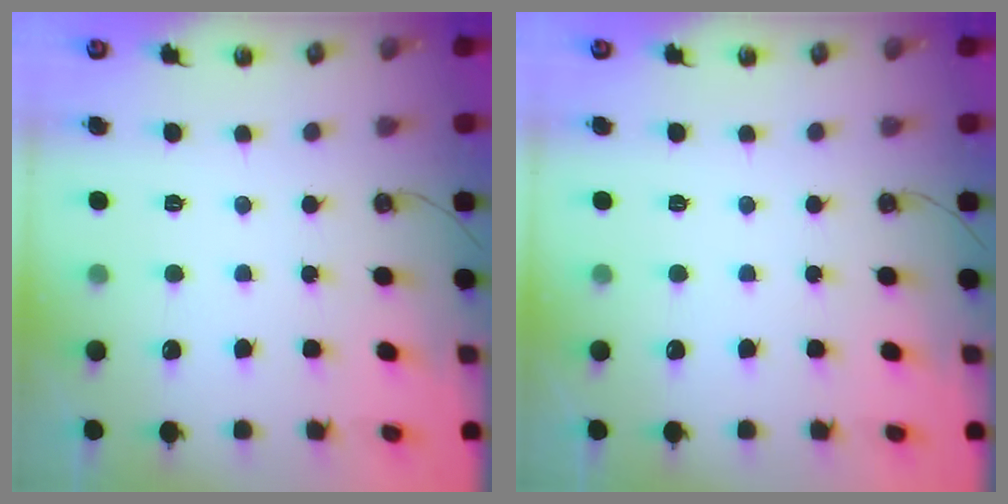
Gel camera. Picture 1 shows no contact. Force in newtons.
{"total": 0.0}